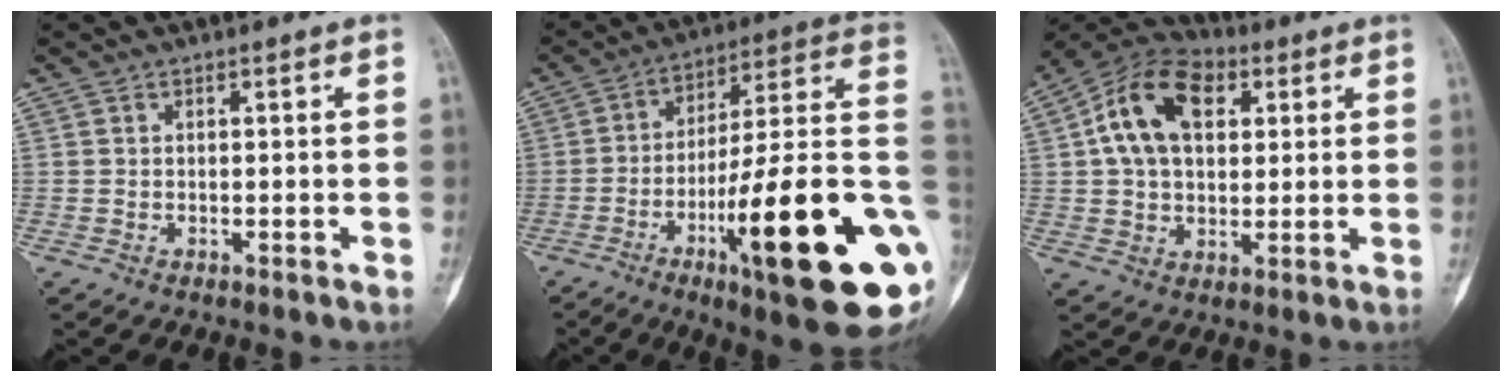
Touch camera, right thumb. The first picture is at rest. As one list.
[{"total": 28.8, "force": [-8.5, 5.7, 26.9], "torque": [-0.334, 0.017, -0.125]}, {"total": 15.5, "force": [4.2, 10.2, 10.9], "torque": [-0.168, 0.013, 0.065]}]